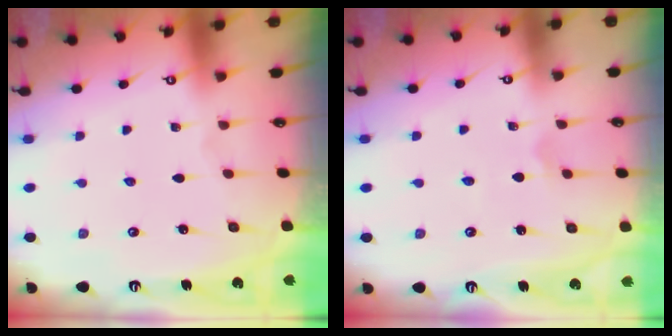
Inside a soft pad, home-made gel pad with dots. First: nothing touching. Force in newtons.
{"total": 3.5, "press": 3.4, "slide": 0.4}